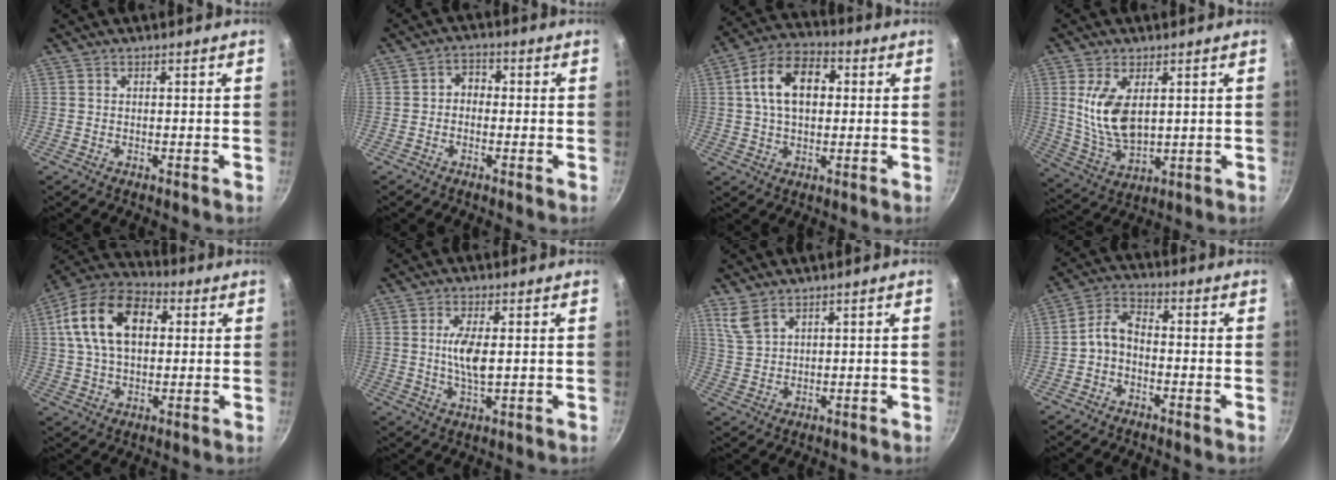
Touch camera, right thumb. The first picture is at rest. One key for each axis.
{"total": 3.1, "fx": -0.5, "fy": 2.5, "fz": 1.8, "tx": -0.016, "ty": 0.014, "tz": -0.018}
{"total": 13.0, "fx": 2.2, "fy": 8.3, "fz": 9.7, "tx": -0.138, "ty": 0.023, "tz": 0.023}
{"total": 10.9, "fx": 2.4, "fy": 5.8, "fz": 8.9, "tx": -0.164, "ty": -0.025, "tz": 0.057}
{"total": 17.0, "fx": 3.9, "fy": 10.8, "fz": 12.5, "tx": -0.204, "ty": 0.019, "tz": 0.051}
{"total": 6.2, "fx": 0.6, "fy": 2.2, "fz": 5.8, "tx": -0.117, "ty": -0.004, "tz": 0.013}
{"total": 4.5, "fx": 3.2, "fy": 2.2, "fz": 2.3, "tx": -0.046, "ty": -0.012, "tz": 0.074}
{"total": 5.2, "fx": -1.7, "fy": 3.3, "fz": 3.7, "tx": -0.067, "ty": 0.035, "tz": -0.041}